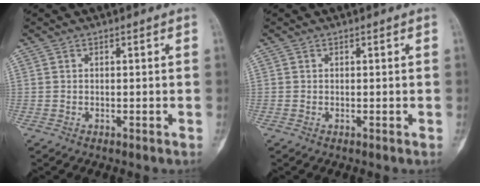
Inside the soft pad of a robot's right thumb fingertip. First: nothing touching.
{"total": 0.0}